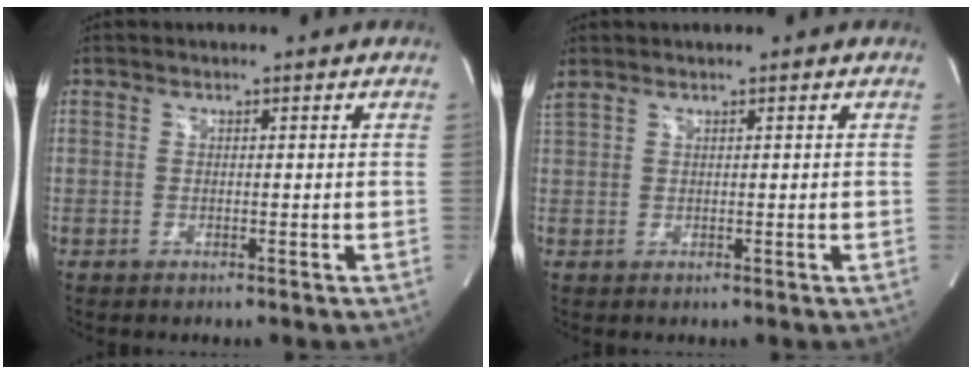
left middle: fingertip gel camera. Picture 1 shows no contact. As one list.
[{"total": 1.6, "force": [1.3, 0.3, 0.7], "torque": [-0.035, 0.024, 0.038]}]